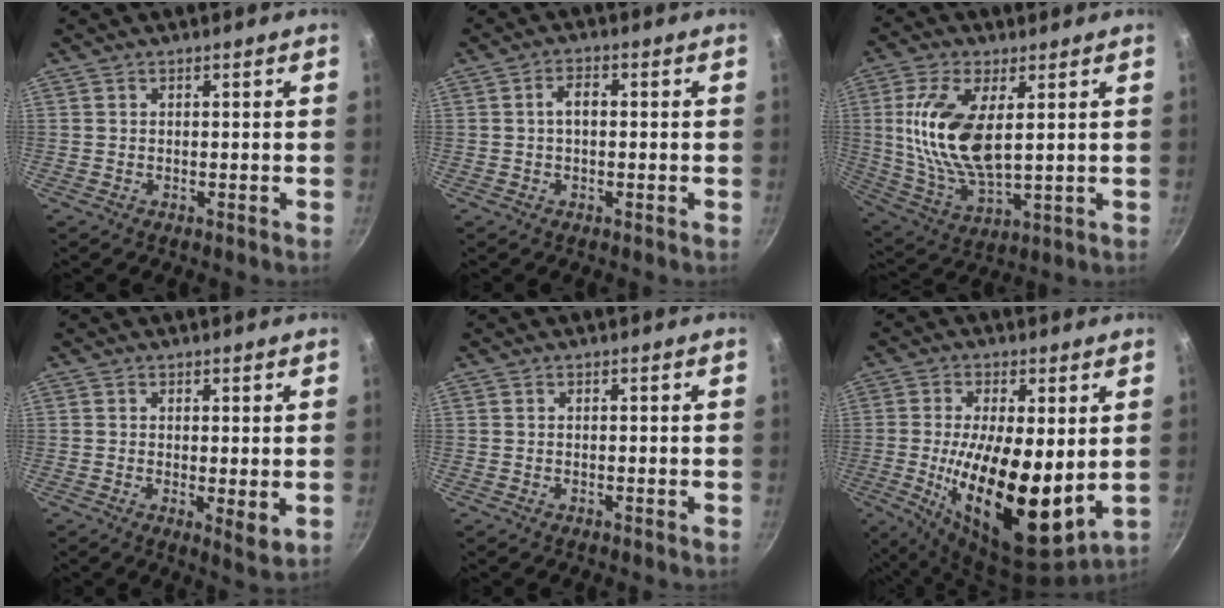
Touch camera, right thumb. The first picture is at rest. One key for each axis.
{"total": 2.8, "fx": 0.0, "fy": 1.6, "fz": 2.3, "tx": -0.040, "ty": 0.013, "tz": -0.004}
{"total": 15.8, "fx": 3.0, "fy": 7.4, "fz": 13.6, "tx": -0.268, "ty": -0.016, "tz": 0.064}
{"total": 4.0, "fx": 0.0, "fy": 1.4, "fz": 3.8, "tx": -0.059, "ty": -0.016, "tz": 0.002}
{"total": 0.0}
{"total": 20.2, "fx": -0.9, "fy": 8.3, "fz": 18.4, "tx": -0.302, "ty": -0.026, "tz": -0.008}